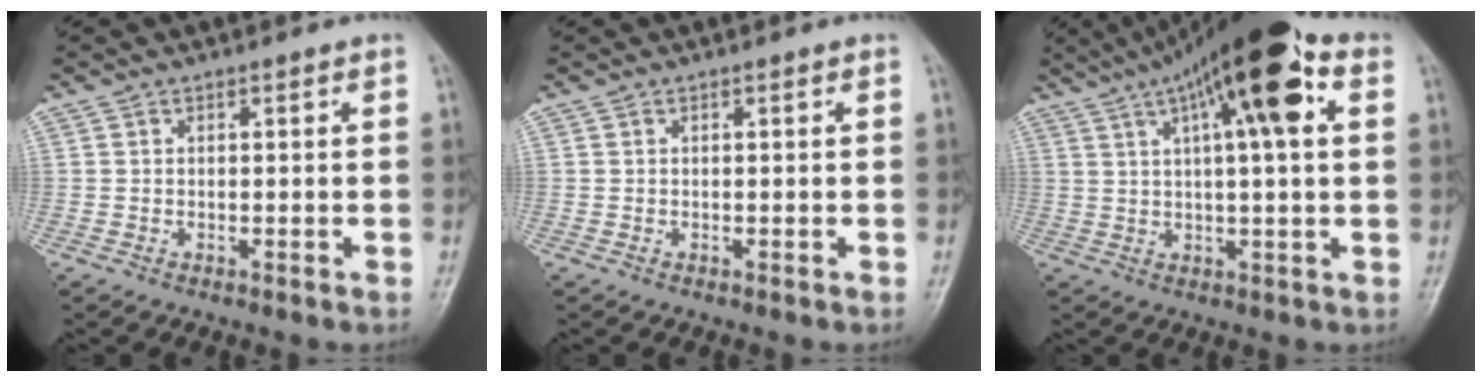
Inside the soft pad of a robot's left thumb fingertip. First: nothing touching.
{"total": 0.0}
{"total": 17.0, "force": [6.6, 4.3, 15.1], "torque": [-0.237, 0.023, 0.098]}